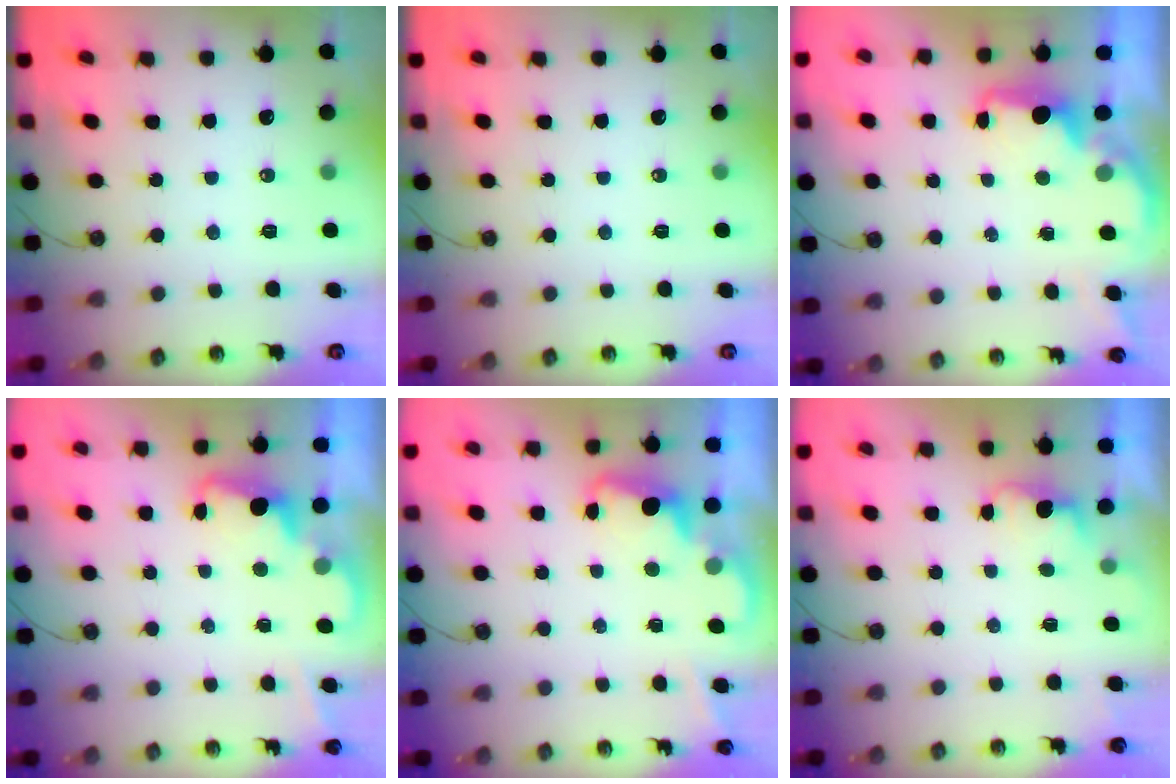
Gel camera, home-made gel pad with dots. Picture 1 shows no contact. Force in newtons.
{"total": 0.0}
{"total": 2.1, "press": 2.0, "slide": 0.8}
{"total": 2.3, "press": 2.2, "slide": 0.5}
{"total": 2.3, "press": 2.2, "slide": 0.6}
{"total": 1.3, "press": 1.1, "slide": 0.8}